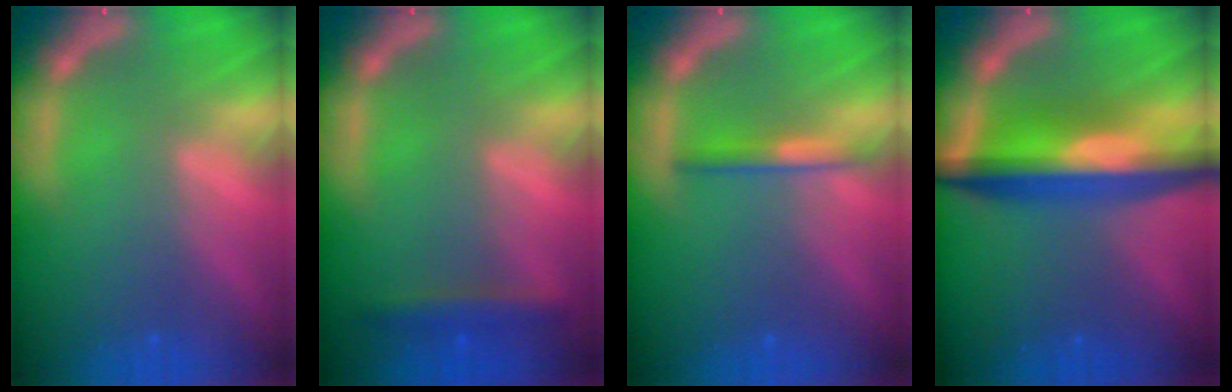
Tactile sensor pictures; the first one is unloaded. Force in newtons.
{"total": 2.4}
{"total": 2.0}
{"total": 8.5}